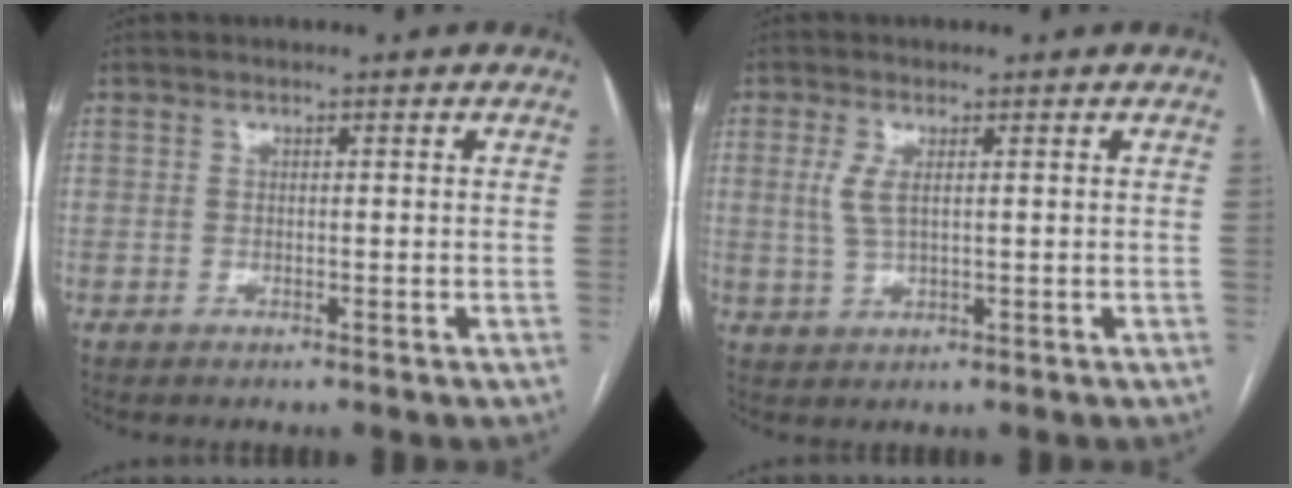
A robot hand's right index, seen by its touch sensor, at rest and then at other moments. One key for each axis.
{"total": 3.3, "fx": 0.8, "fy": 1.1, "fz": 3.1, "tx": -0.074, "ty": 0.000, "tz": 0.021}